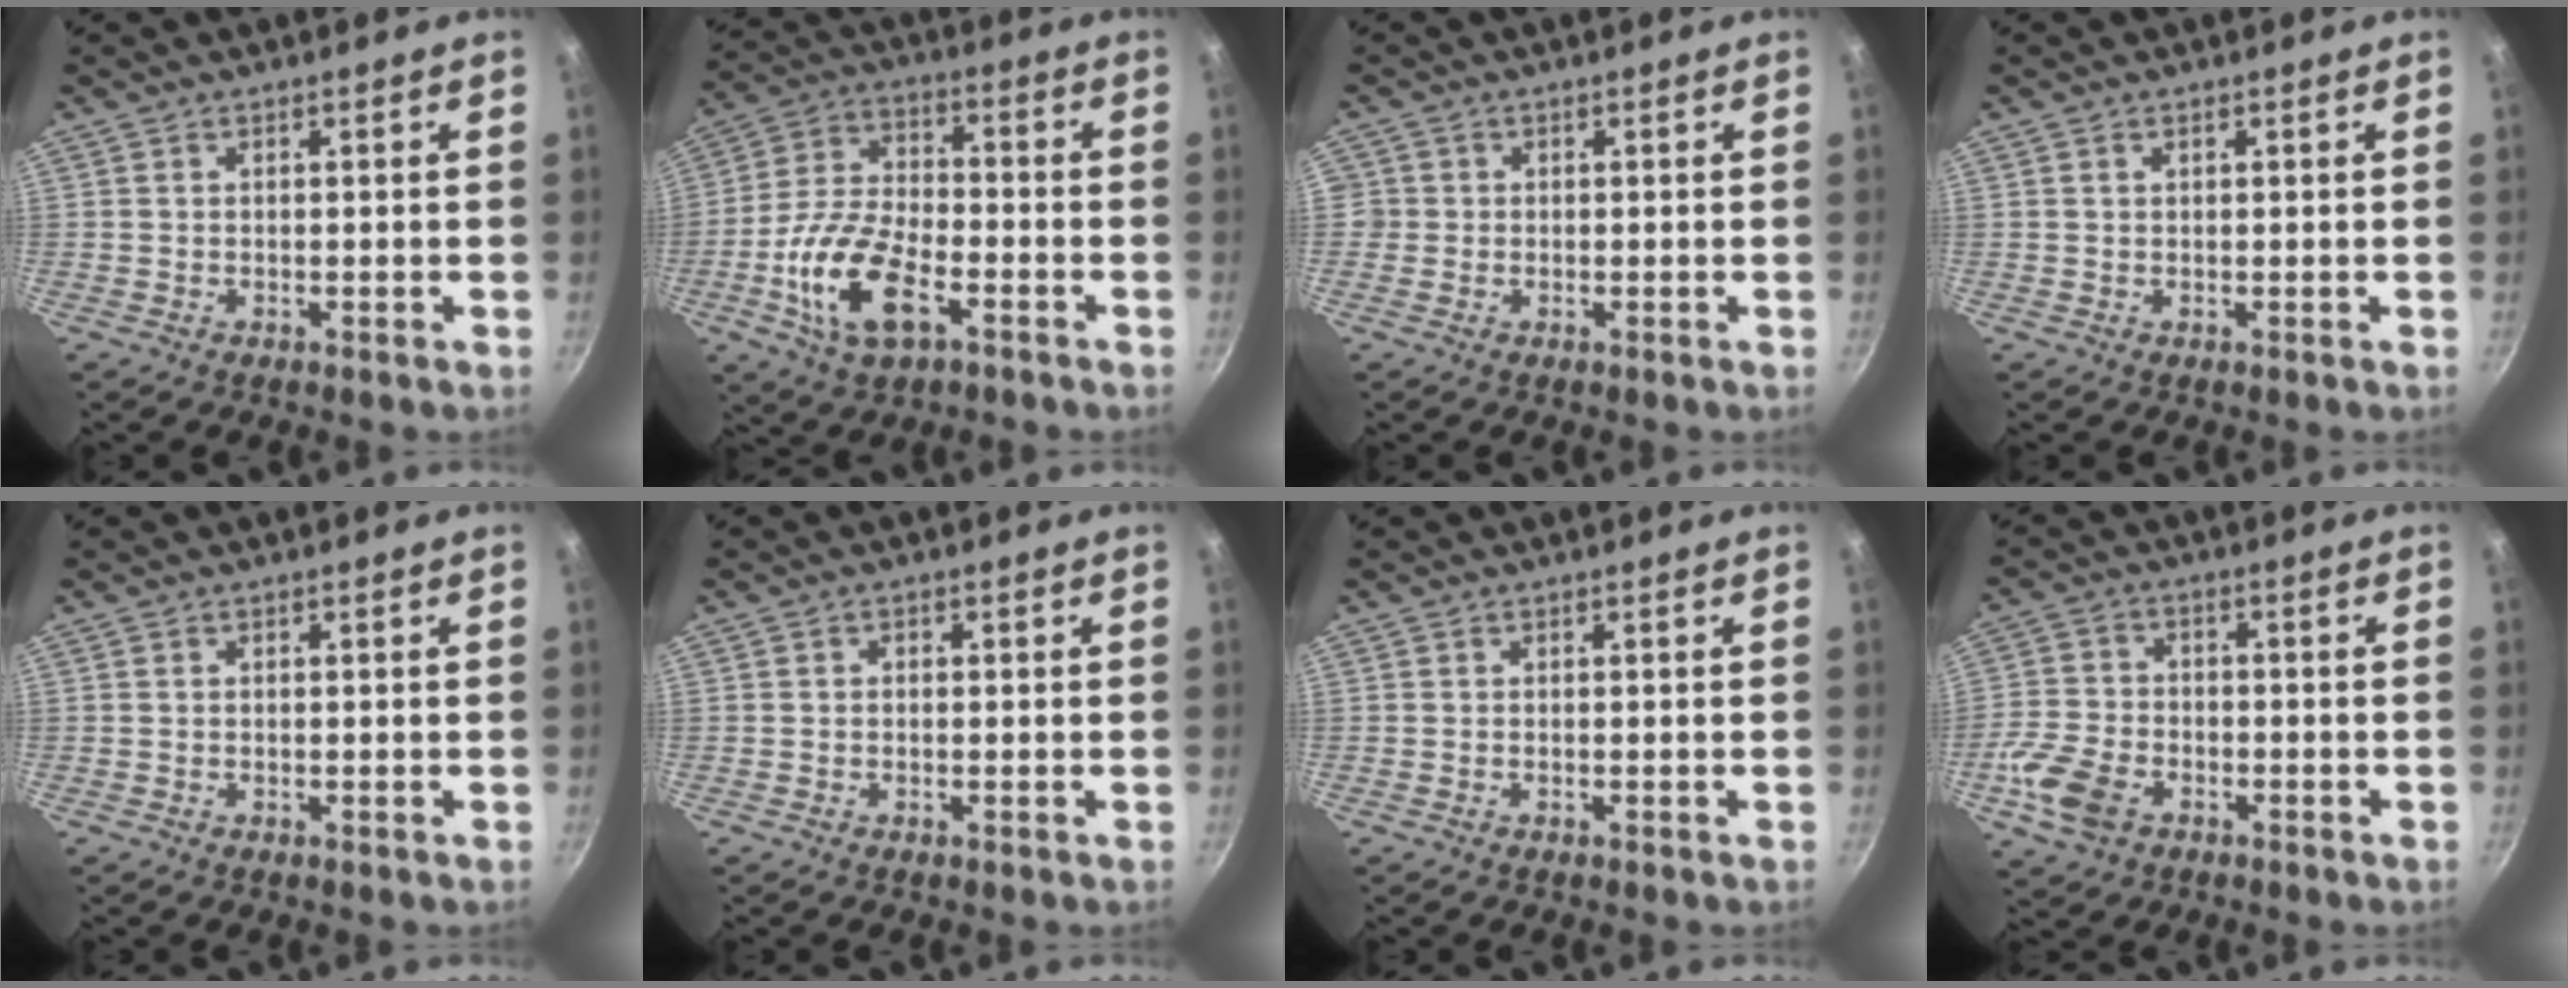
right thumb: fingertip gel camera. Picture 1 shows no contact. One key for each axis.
{"total": 14.8, "fx": -5.8, "fy": 7.4, "fz": 11.5, "tx": -0.220, "ty": 0.029, "tz": -0.115}
{"total": 1.8, "fx": -0.2, "fy": 1.8, "fz": 0.2, "tx": 0.007, "ty": 0.007, "tz": -0.006}
{"total": 0.8, "fx": 0.4, "fy": 0.5, "fz": 0.5, "tx": -0.007, "ty": 0.003, "tz": 0.007}
{"total": 0.0}
{"total": 0.8, "fx": 0.0, "fy": 0.7, "fz": 0.4, "tx": -0.006, "ty": 0.006, "tz": -0.001}
{"total": 0.0}
{"total": 9.3, "fx": -4.0, "fy": 6.3, "fz": 5.6, "tx": -0.110, "ty": 0.019, "tz": -0.085}